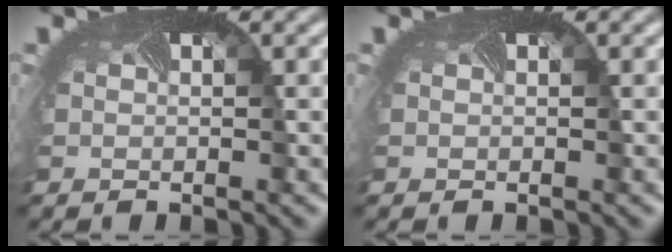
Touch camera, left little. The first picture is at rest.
{"total": 0.0}